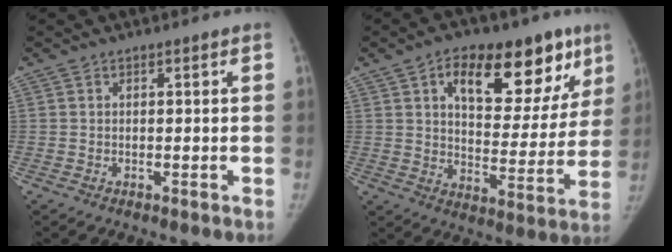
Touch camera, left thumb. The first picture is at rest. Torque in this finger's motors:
{"motor_torque": [1.26, 1.95, 0.11, 0.30, 0.12]}